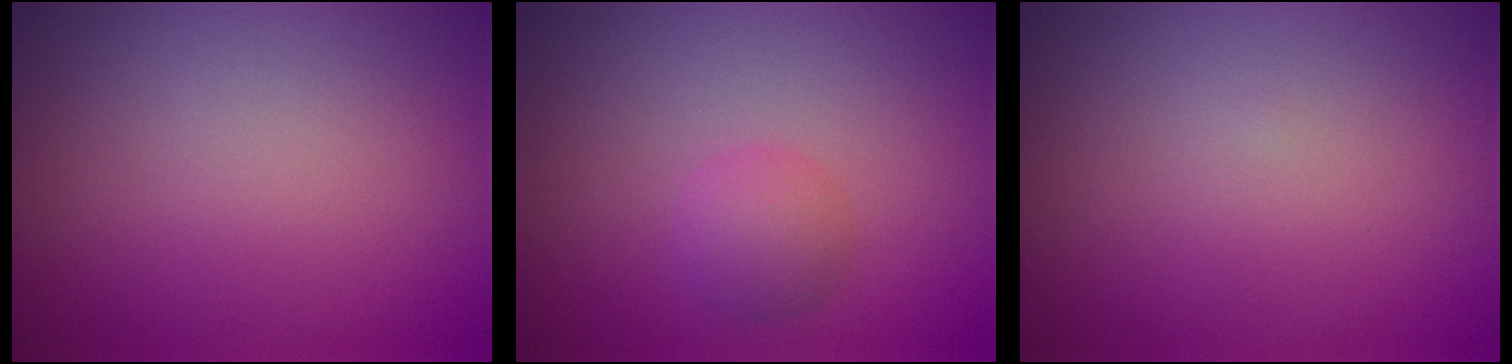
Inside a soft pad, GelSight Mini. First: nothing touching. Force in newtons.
{"total": 1.9, "press": 1.9, "slide": 0.1}
{"total": 0.0}